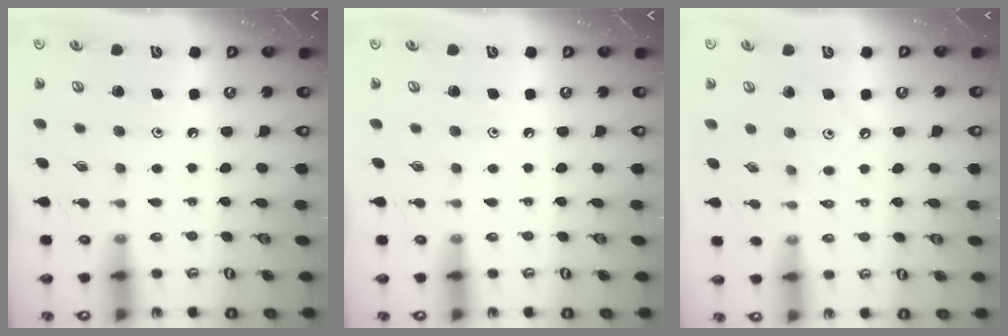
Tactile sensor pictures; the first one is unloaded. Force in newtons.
{"total": 0.0}
{"total": 1.9, "press": 1.9, "slide": 0.4}